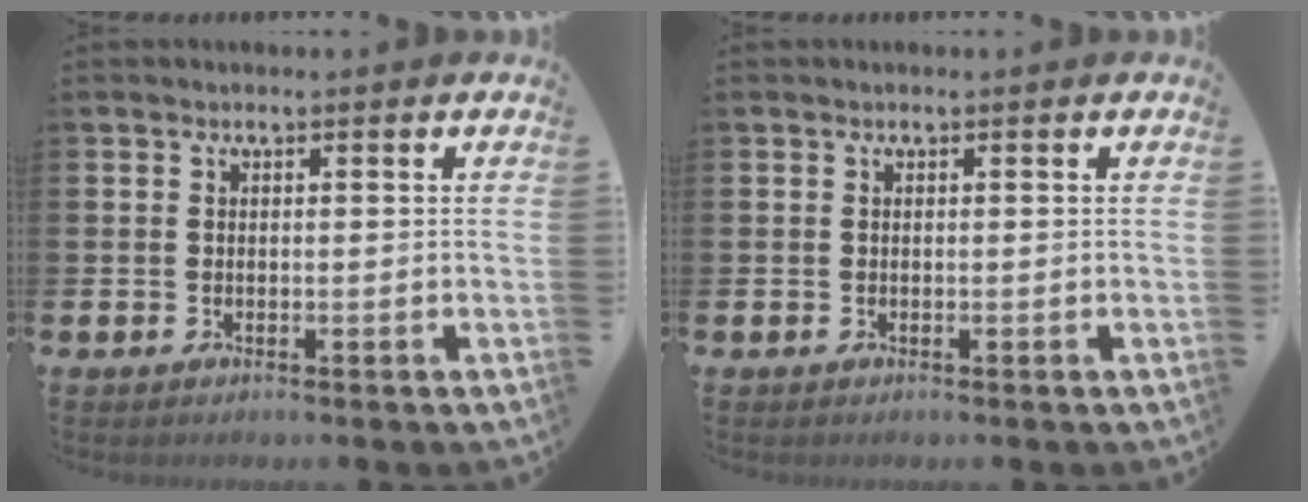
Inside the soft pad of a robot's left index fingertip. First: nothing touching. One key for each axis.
{"total": 0.0}